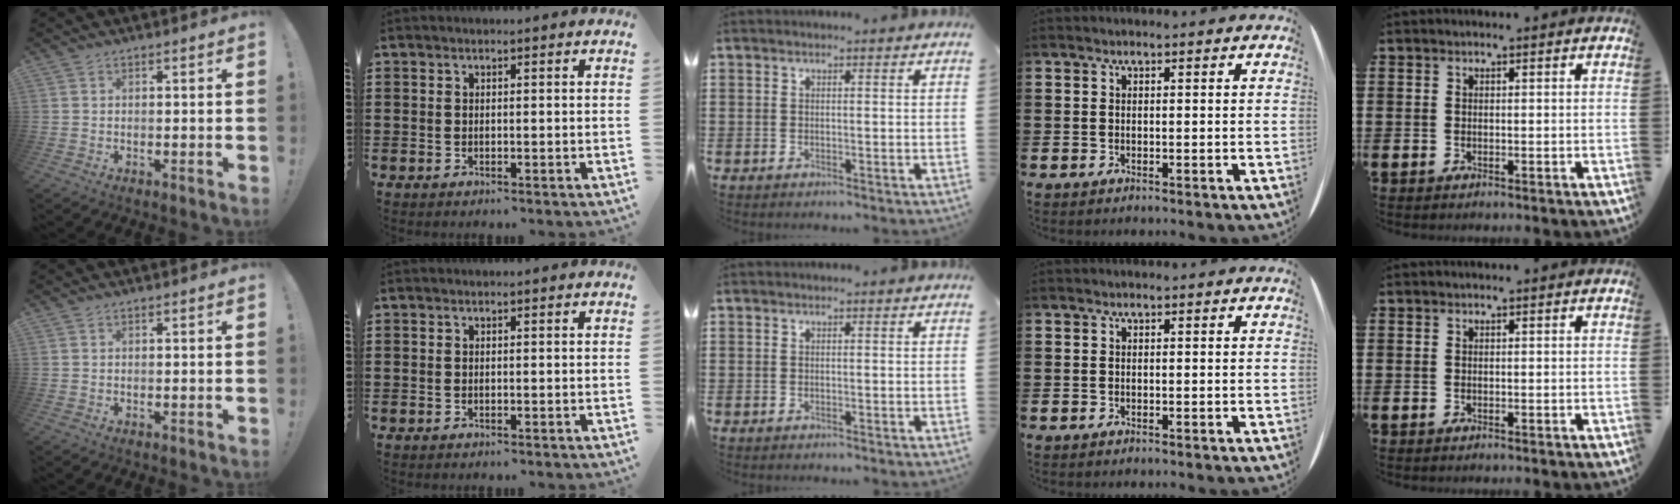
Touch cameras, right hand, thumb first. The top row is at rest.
{}